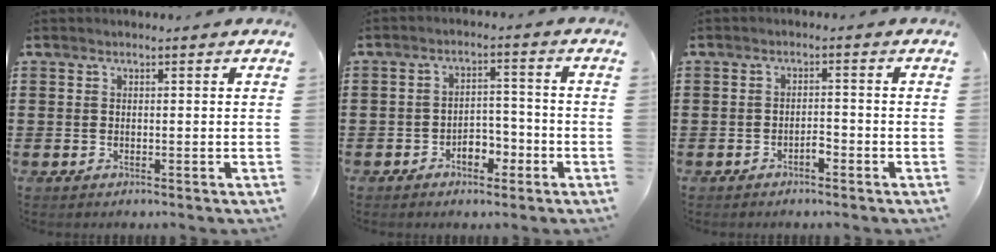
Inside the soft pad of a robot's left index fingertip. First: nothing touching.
{"total": 4.1, "force": [-2.8, 2.3, 2.0], "torque": [-0.039, 0.010, -0.056]}
{"total": 1.9, "force": [-1.3, 0.6, 1.2], "torque": [-0.028, 0.001, -0.026]}